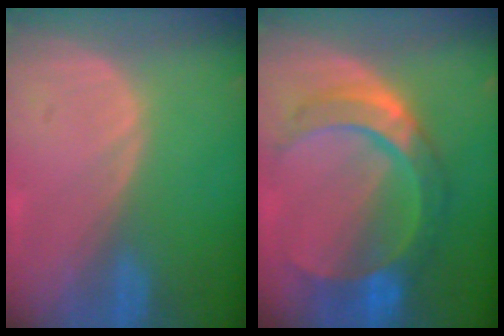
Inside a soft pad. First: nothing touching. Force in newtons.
{"total": 9.1, "press": 9.1, "slide": 0.8}